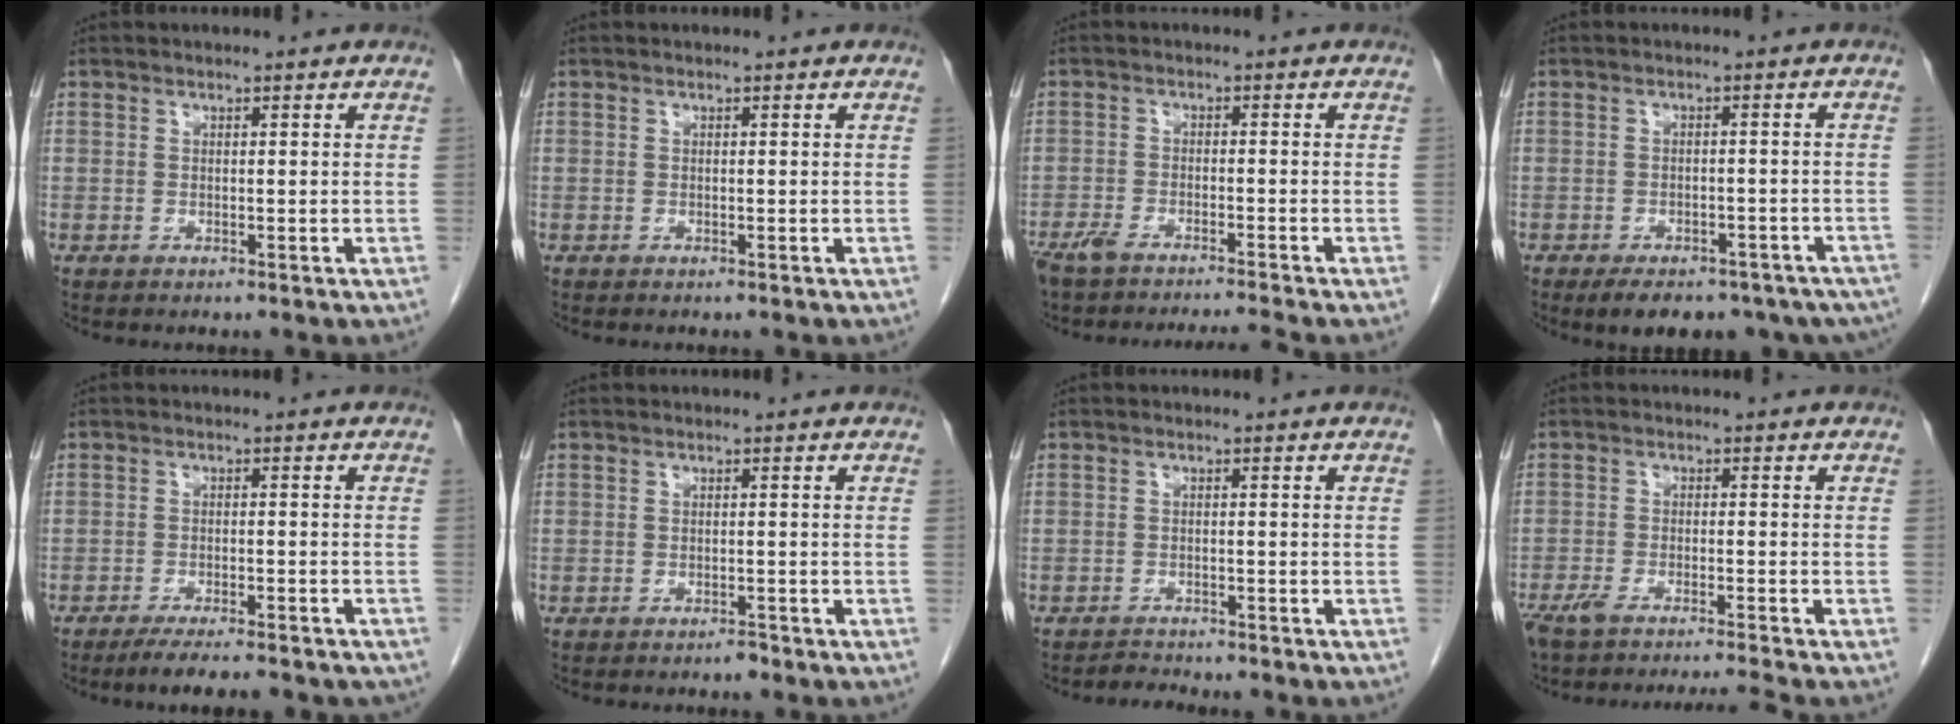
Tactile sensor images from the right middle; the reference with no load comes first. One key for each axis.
{"total": 0.0}
{"total": 7.3, "fx": -6.6, "fy": -0.4, "fz": 3.3, "tx": -0.050, "ty": -0.011, "tz": -0.110}
{"total": 15.9, "fx": -11.7, "fy": 7.8, "fz": 7.5, "tx": -0.105, "ty": 0.001, "tz": -0.132}
{"total": 9.4, "fx": -7.9, "fy": 1.8, "fz": 4.8, "tx": -0.061, "ty": -0.008, "tz": -0.106}
{"total": 0.9, "fx": -0.8, "fy": 0.1, "fz": 0.4, "tx": -0.008, "ty": 0.000, "tz": -0.011}
{"total": 1.6, "fx": -1.6, "fy": 0.0, "fz": -0.2, "tx": 0.001, "ty": -0.008, "tz": -0.024}
{"total": 8.9, "fx": -7.9, "fy": -1.1, "fz": 4.0, "tx": -0.053, "ty": -0.015, "tz": -0.126}